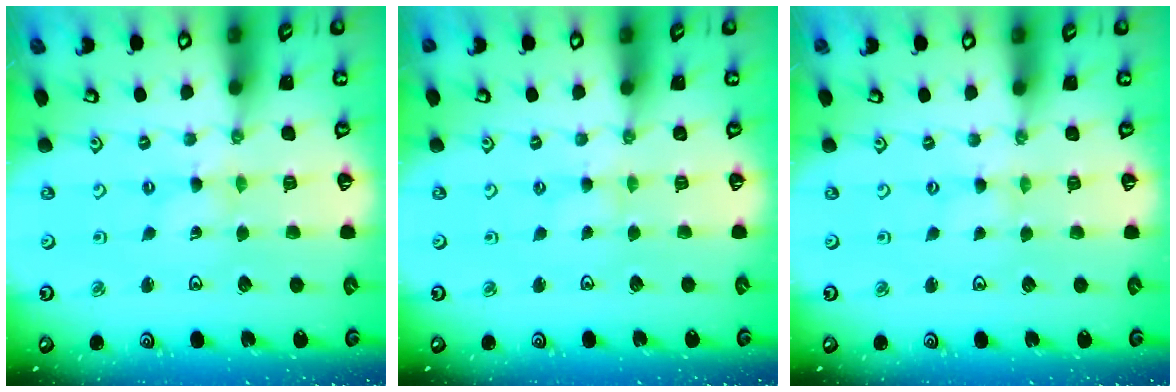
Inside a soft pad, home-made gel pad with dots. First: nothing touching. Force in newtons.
{"total": 1.1, "press": 1.1, "slide": 0.3}
{"total": 0.0}